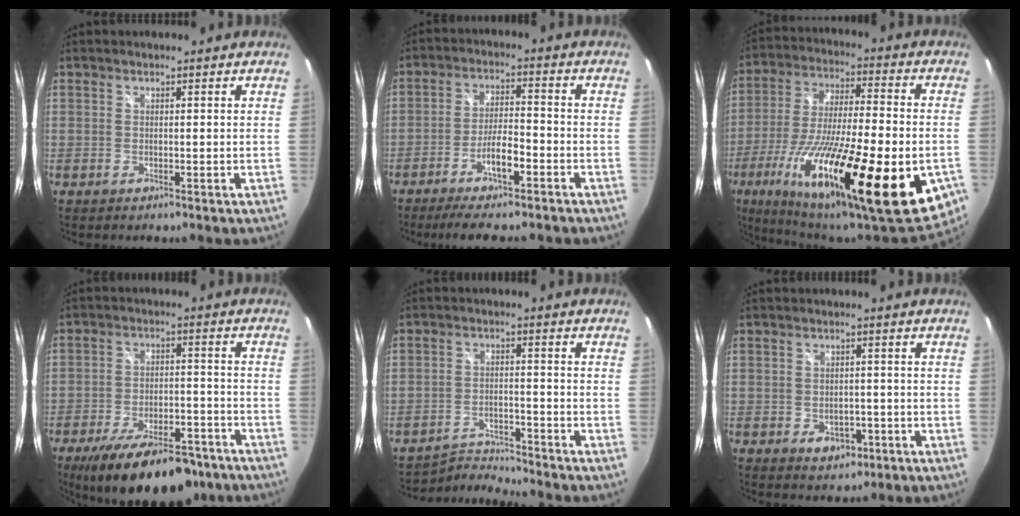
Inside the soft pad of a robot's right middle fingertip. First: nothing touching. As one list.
[{"total": 9.5, "force": [-7.0, 1.2, 6.3], "torque": [-0.135, -0.007, -0.117]}, {"total": 34.3, "force": [-15.7, 7.7, 29.5], "torque": [-0.482, -0.056, -0.254]}, {"total": 19.0, "force": [-13.8, 7.3, 10.8], "torque": [-0.191, -0.018, -0.193]}, {"total": 5.5, "force": [-5.4, -0.7, -0.5], "torque": [-0.009, 0.015, -0.099]}, {"total": 4.8, "force": [-2.0, 3.5, 2.6], "torque": [-0.046, 0.002, -0.018]}]